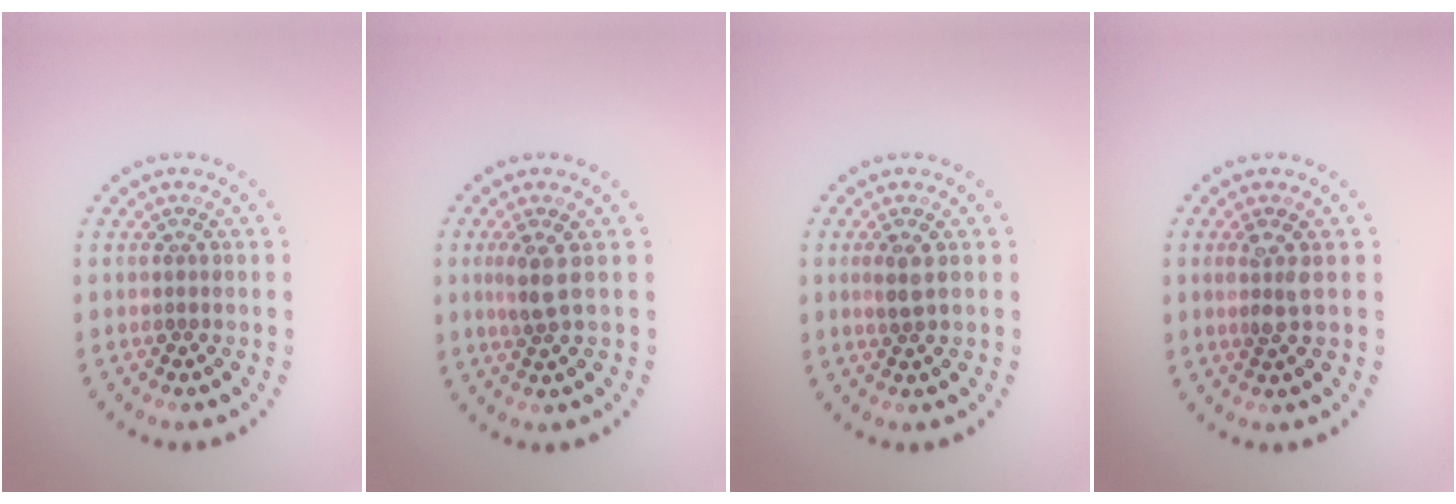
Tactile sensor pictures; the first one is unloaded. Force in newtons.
{"total": 2.1, "press": 1.7, "slide": 1.2}
{"total": 1.5, "press": 1.3, "slide": 0.6}
{"total": 1.8, "press": 1.6, "slide": 0.8}